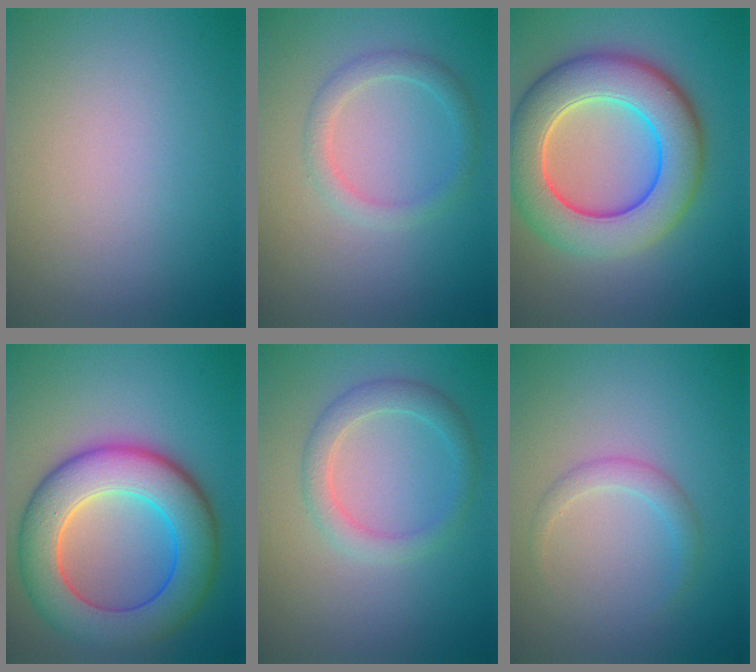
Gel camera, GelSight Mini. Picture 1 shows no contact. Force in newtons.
{"total": 2.2, "press": 2.2, "slide": 0.2}
{"total": 10.2, "press": 10.2, "slide": 0.8}
{"total": 10.1, "press": 10.1, "slide": 0.3}
{"total": 2.8, "press": 2.8, "slide": 0.1}
{"total": 1.6, "press": 1.6, "slide": 0.1}